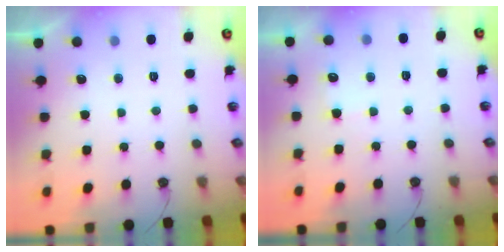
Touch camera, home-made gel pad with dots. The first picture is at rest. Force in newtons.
{"total": 4.9, "press": 4.8, "slide": 0.4}